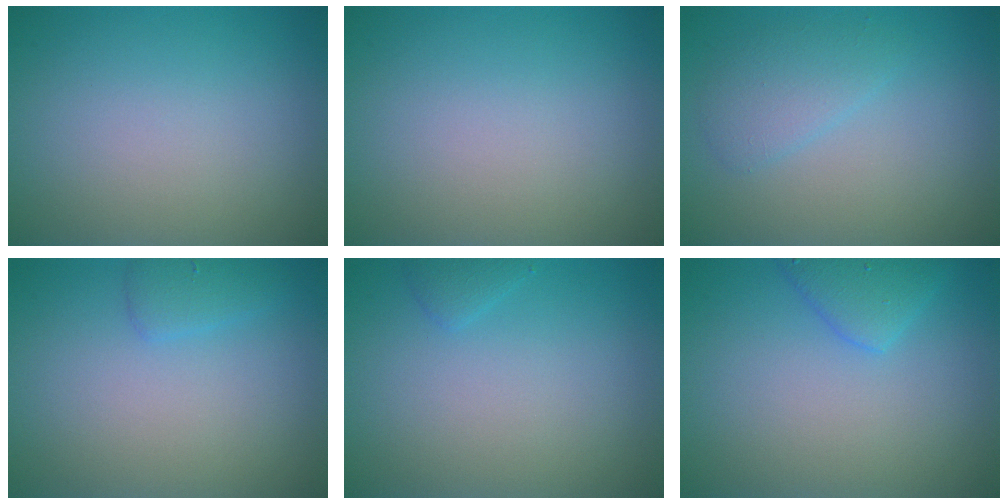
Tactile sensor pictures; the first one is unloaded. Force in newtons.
{"total": 0.0}
{"total": 2.2, "press": 2.2, "slide": 0.1}
{"total": 1.4, "press": 1.4, "slide": 0.2}
{"total": 0.9, "press": 0.9, "slide": 0.1}
{"total": 2.5, "press": 2.5, "slide": 0.2}